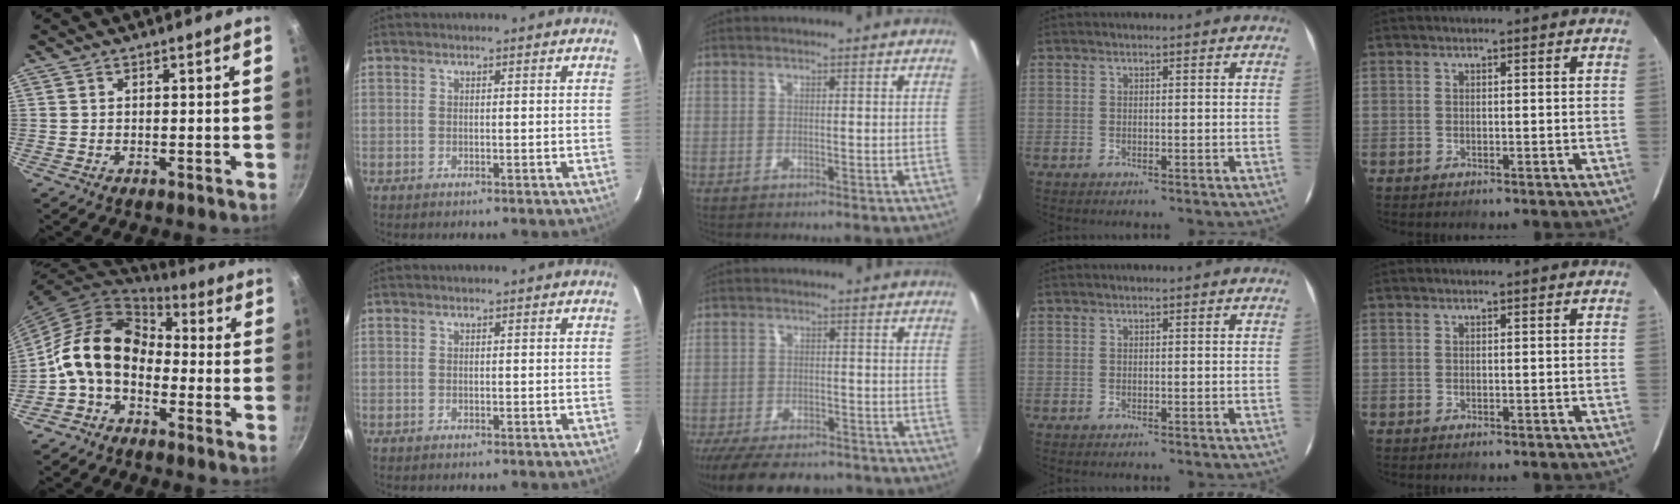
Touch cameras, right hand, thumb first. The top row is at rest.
{"thumb": {"total": 13.9, "force": [-2.5, 9.9, 9.4], "torque": [-0.152, 0.050, -0.069]}, "middle": {"total": 15.4, "force": [-12.1, 6.0, 7.4], "torque": [-0.161, -0.027, -0.182]}}